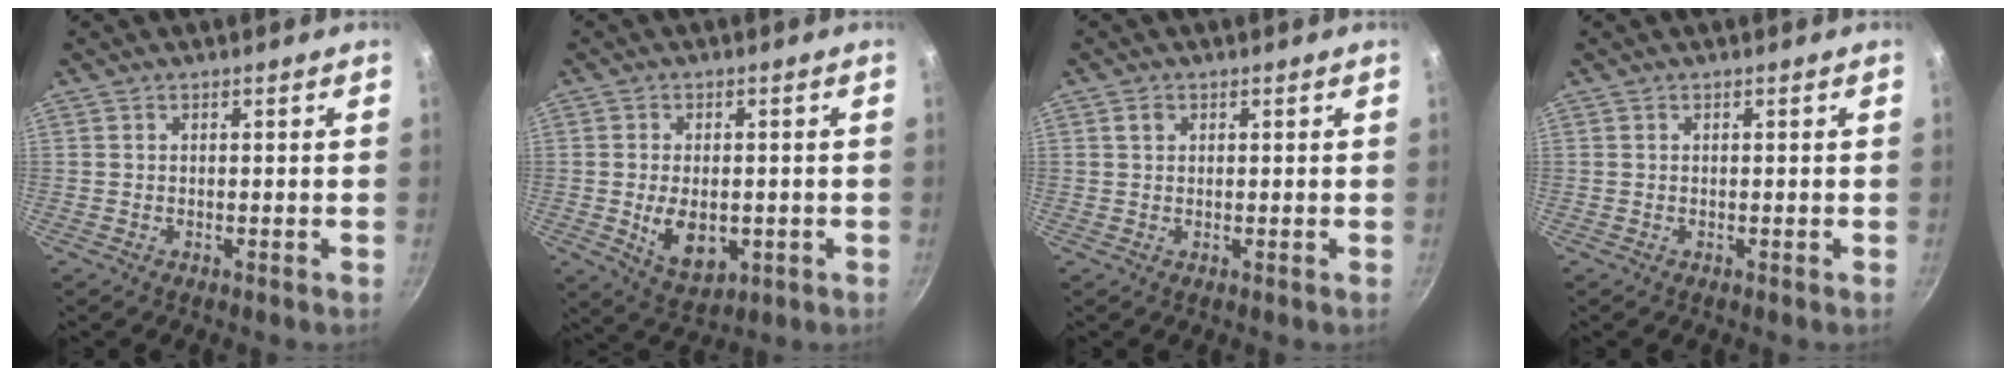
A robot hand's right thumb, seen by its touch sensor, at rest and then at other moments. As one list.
[{"total": 8.5, "force": [-1.3, 5.4, 6.5], "torque": [-0.095, -0.007, -0.004]}, {"total": 1.5, "force": [0.6, 1.1, 0.7], "torque": [-0.009, 0.003, 0.009]}, {"total": 0.0}]